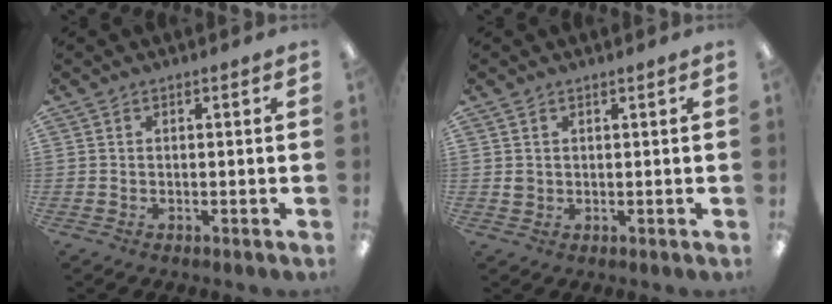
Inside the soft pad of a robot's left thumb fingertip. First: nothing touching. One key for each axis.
{"total": 1.4, "fx": 0.8, "fy": 1.1, "fz": 0.3, "tx": -0.009, "ty": 0.002, "tz": 0.015}